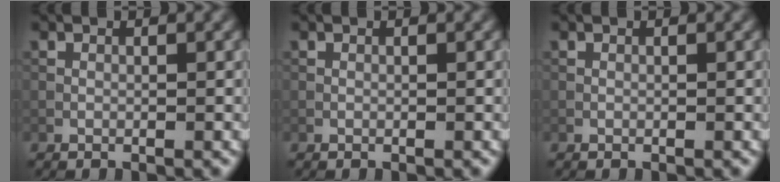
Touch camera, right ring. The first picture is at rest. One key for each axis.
{"total": 0.0}
{"total": 0.0}